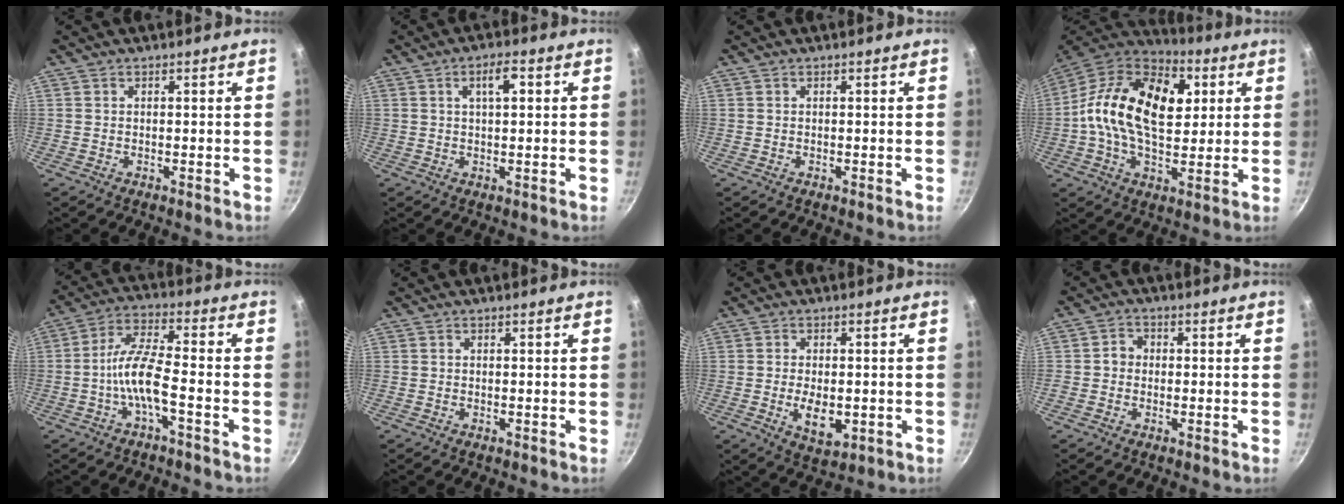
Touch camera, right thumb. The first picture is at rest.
{"total": 4.5, "force": [1.2, 1.5, 4.0], "torque": [-0.066, 0.008, 0.016]}
{"total": 0.0}
{"total": 22.6, "force": [3.7, 14.0, 17.4], "torque": [-0.286, 0.013, 0.042]}
{"total": 8.7, "force": [-3.2, 2.3, 7.7], "torque": [-0.163, 0.037, -0.067]}
{"total": 0.0}
{"total": 6.9, "force": [-1.3, 3.8, 5.6], "torque": [-0.086, -0.004, -0.013]}
{"total": 2.8, "force": [-0.4, 2.6, 1.1], "torque": [0.000, 0.010, -0.015]}